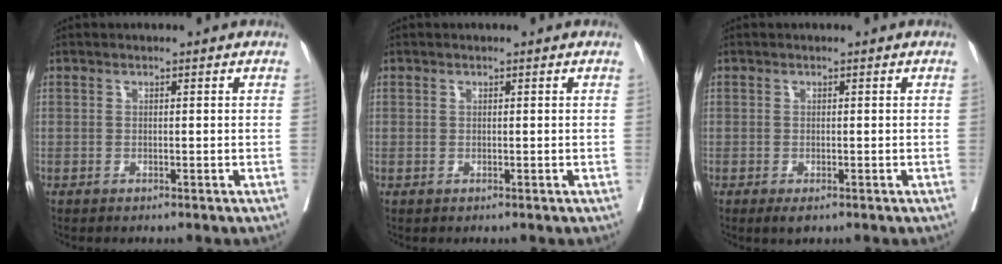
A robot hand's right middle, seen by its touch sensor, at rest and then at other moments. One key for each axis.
{"total": 0.0}
{"total": 1.7, "fx": -1.0, "fy": 0.6, "fz": 1.2, "tx": -0.010, "ty": -0.001, "tz": -0.010}